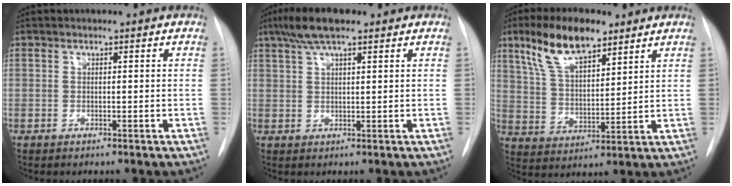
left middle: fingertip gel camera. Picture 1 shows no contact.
{"total": 6.6, "force": [4.5, 1.2, 4.7], "torque": [-0.097, 0.019, 0.081]}
{"total": 11.8, "force": [7.8, 3.9, 7.9], "torque": [-0.158, 0.017, 0.150]}